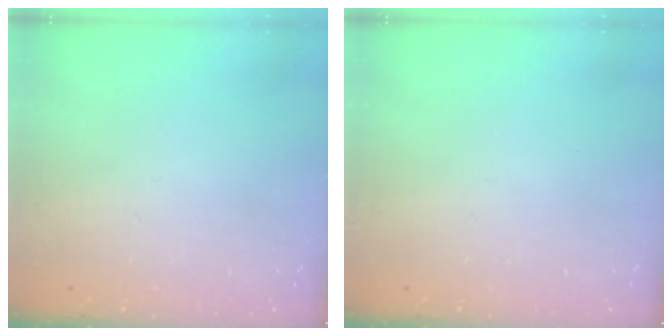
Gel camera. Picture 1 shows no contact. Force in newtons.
{"total": 0.0}